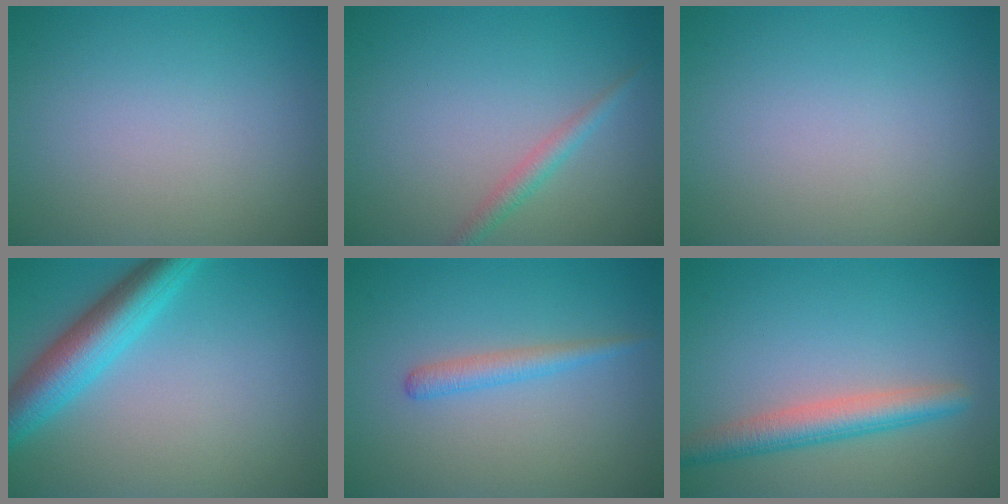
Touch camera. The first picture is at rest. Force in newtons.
{"total": 1.6, "press": 1.6, "slide": 0.0}
{"total": 0.0}
{"total": 5.8, "press": 5.8, "slide": 0.2}
{"total": 1.8, "press": 1.8, "slide": 0.1}
{"total": 3.9, "press": 3.9, "slide": 0.1}